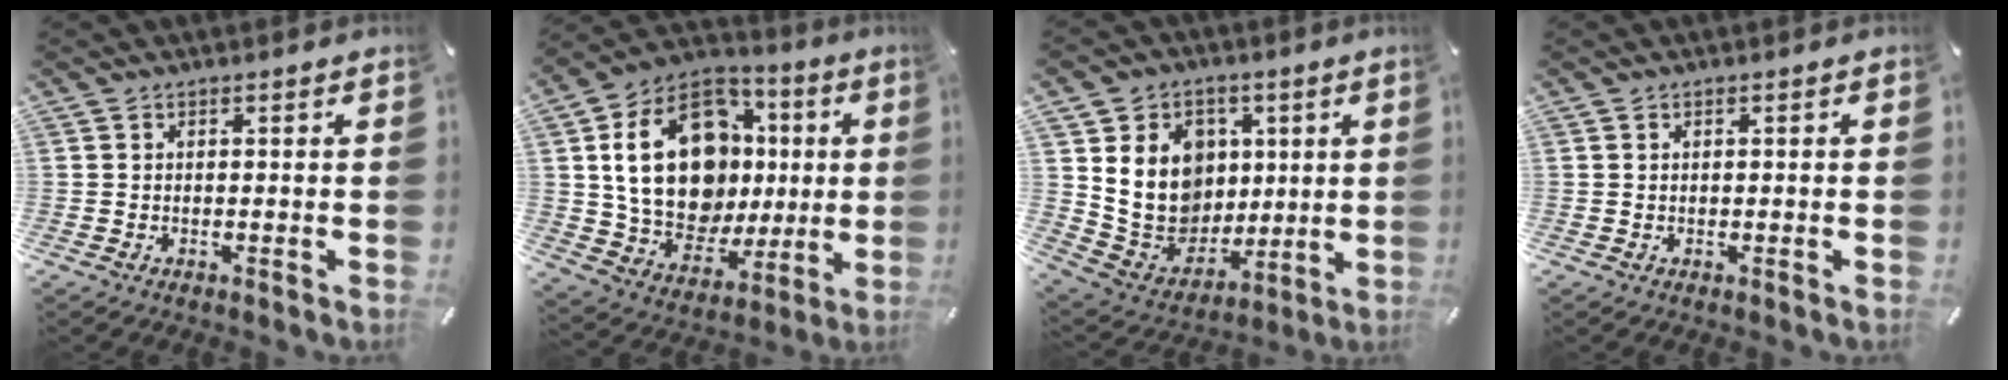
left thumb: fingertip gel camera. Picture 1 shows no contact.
{"total": 24.0, "force": [3.7, 18.0, 15.3], "torque": [-0.291, 0.000, 0.071]}
{"total": 16.4, "force": [3.7, 14.3, 7.1], "torque": [-0.133, -0.016, 0.082]}
{"total": 0.7, "force": [0.1, 0.4, 0.5], "torque": [-0.011, 0.002, 0.000]}